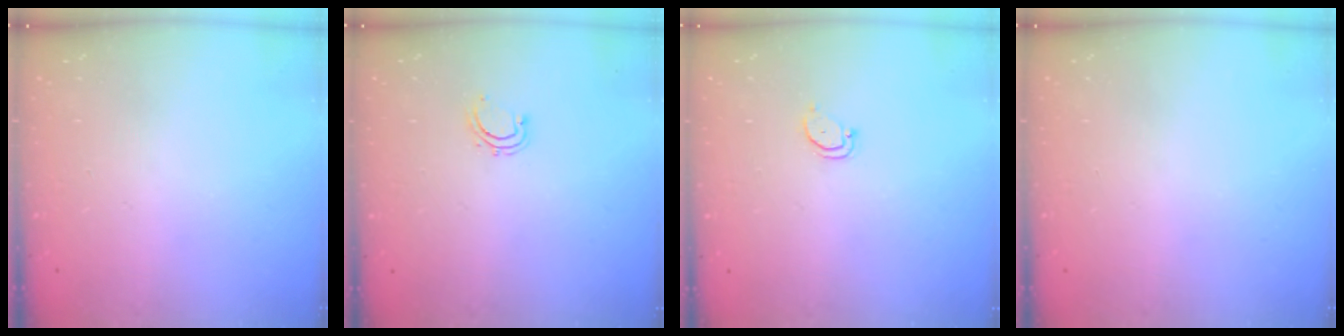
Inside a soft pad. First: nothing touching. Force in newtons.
{"total": 4.2, "press": 4.1, "slide": 0.9}
{"total": 2.5, "press": 2.5, "slide": 0.3}
{"total": 0.0}